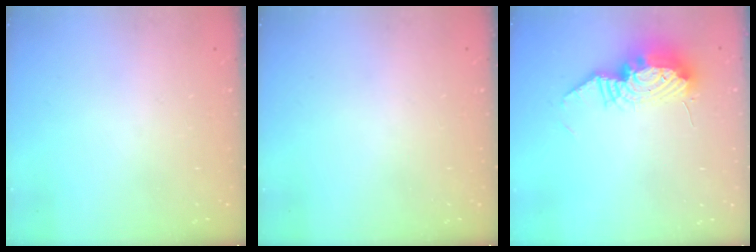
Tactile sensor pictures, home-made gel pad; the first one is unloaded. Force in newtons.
{"total": 0.0}
{"total": 13.1, "press": 13.1, "slide": 1.0}